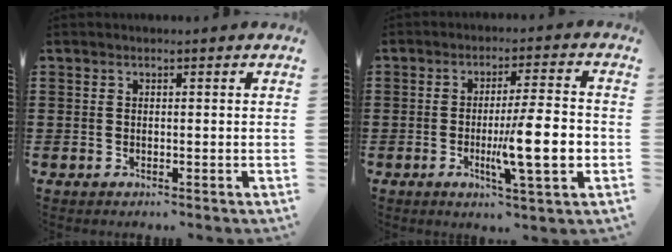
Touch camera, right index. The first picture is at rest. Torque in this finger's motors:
{"motor_torque": [2.14, 0.00, 0.97, 0.21]}